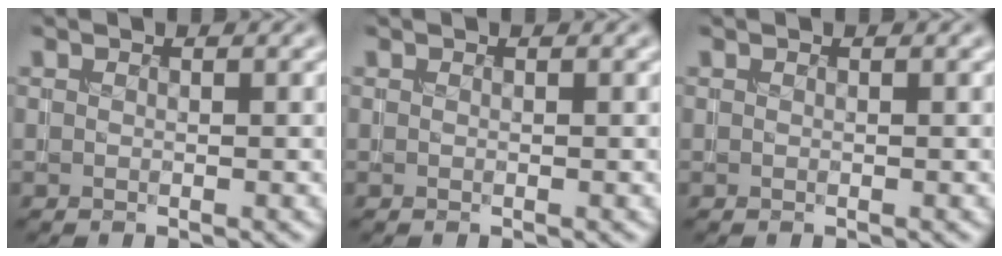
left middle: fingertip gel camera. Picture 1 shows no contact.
{"total": 0.0}
{"total": 0.0}